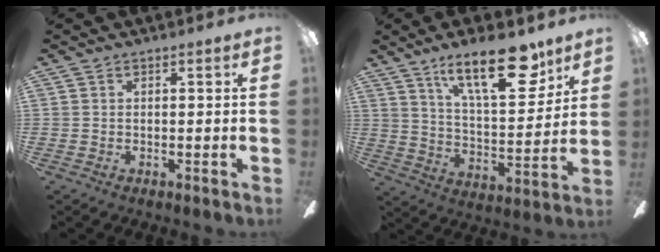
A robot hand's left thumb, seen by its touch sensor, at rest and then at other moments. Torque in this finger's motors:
{"motor_torque": [0.91, -0.17, 1.25, -1.18, 0.34]}